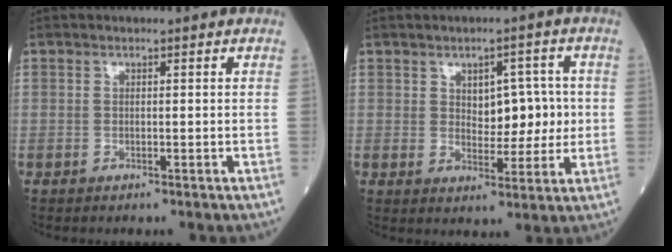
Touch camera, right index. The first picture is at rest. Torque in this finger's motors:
{"motor_torque": [0.03, -0.13, 0.05, 0.01]}